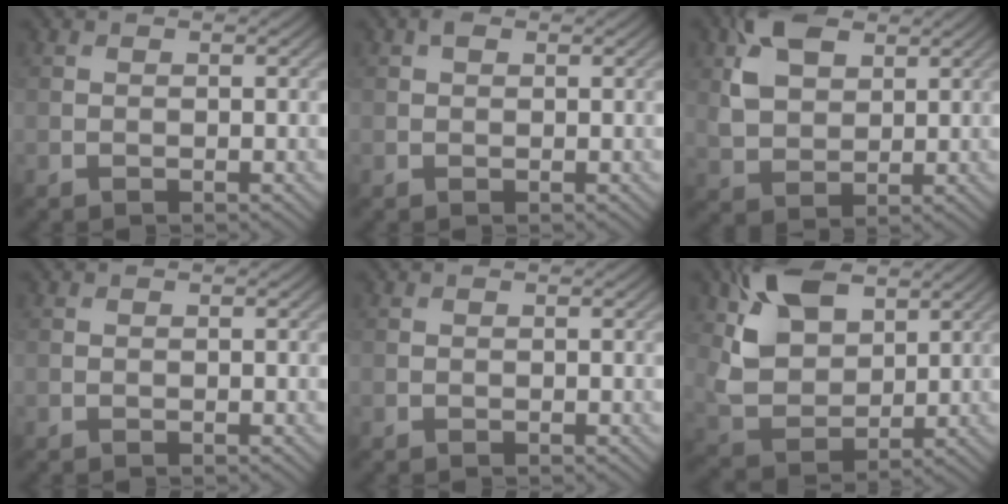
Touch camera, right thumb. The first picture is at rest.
{"total": 0.8, "force": [0.5, 0.5, 0.5], "torque": [-0.009, 0.000, 0.008]}
{"total": 7.4, "force": [3.3, 4.5, 4.8], "torque": [-0.114, 0.003, 0.062]}
{"total": 0.0}
{"total": 0.0}
{"total": 10.9, "force": [5.5, 6.4, 6.9], "torque": [-0.175, 0.004, 0.111]}